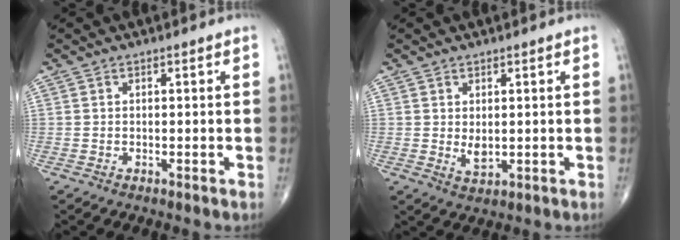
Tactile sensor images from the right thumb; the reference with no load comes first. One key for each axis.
{"total": 2.7, "fx": 0.3, "fy": 1.4, "fz": 2.2, "tx": -0.033, "ty": -0.010, "tz": 0.011}